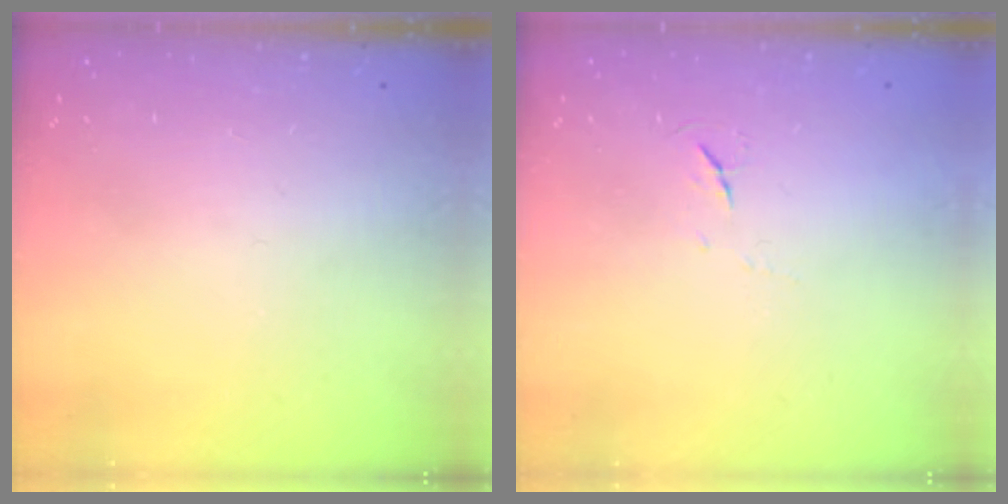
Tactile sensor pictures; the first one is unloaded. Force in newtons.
{"total": 3.8, "press": 3.7, "slide": 0.6}